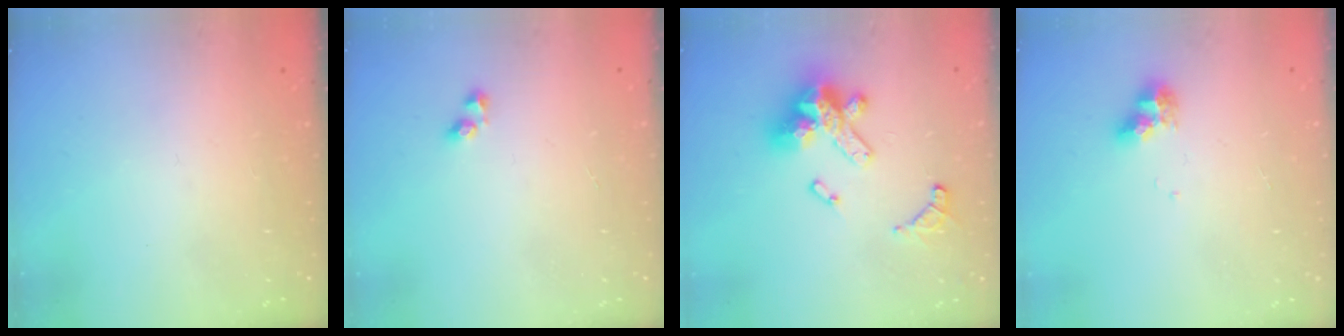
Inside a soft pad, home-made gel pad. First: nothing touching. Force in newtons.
{"total": 2.2, "press": 1.9, "slide": 1.1}
{"total": 14.2, "press": 14.2, "slide": 1.0}
{"total": 7.4, "press": 7.4, "slide": 0.5}